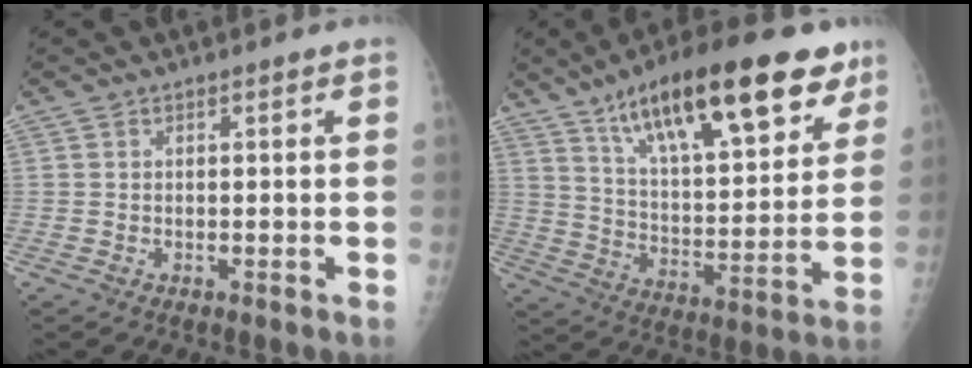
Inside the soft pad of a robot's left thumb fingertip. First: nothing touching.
{"total": 26.2, "force": [15.4, 9.0, 19.2], "torque": [-0.266, -0.034, 0.249]}